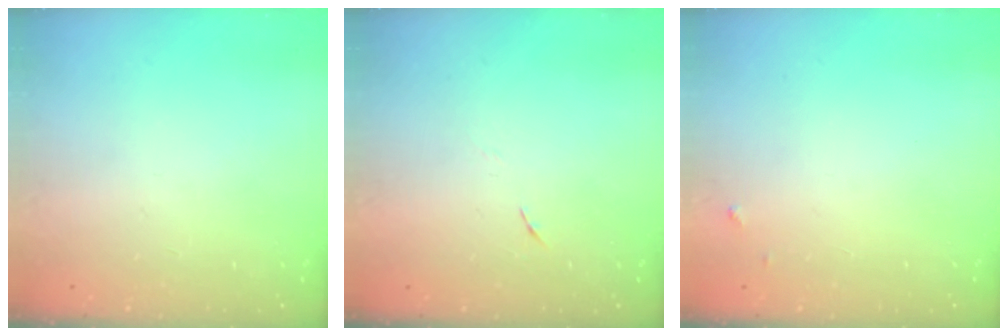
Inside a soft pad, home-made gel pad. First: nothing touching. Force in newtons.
{"total": 3.9, "press": 3.5, "slide": 1.6}
{"total": 3.5, "press": 3.5, "slide": 0.2}